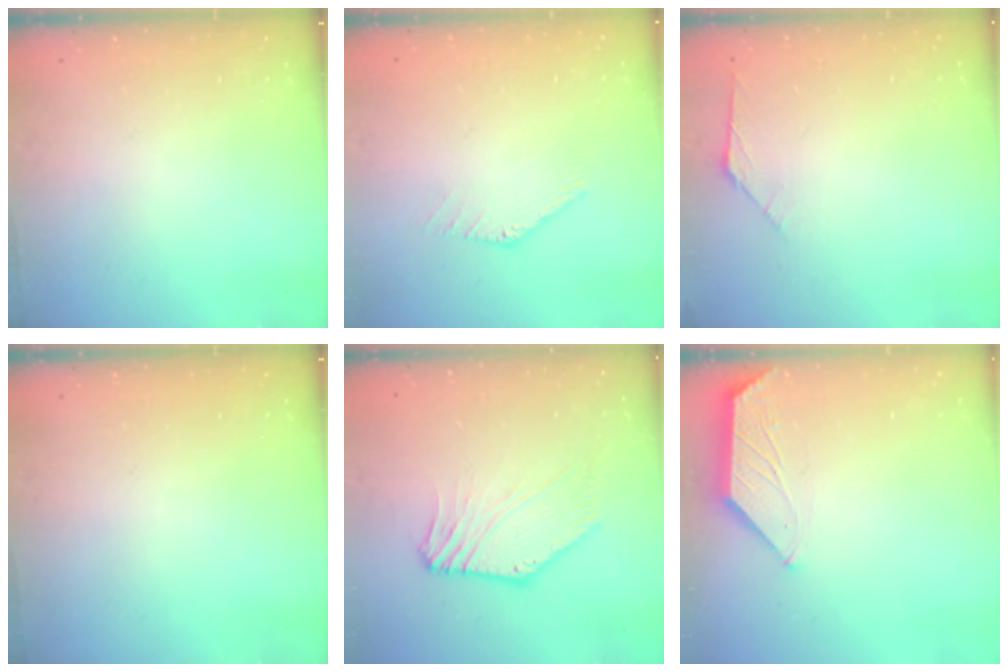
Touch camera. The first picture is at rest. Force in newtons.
{"total": 0.5, "press": 0.5, "slide": 0.2}
{"total": 2.5, "press": 2.4, "slide": 0.7}
{"total": 0.0}
{"total": 1.1, "press": 0.7, "slide": 0.8}
{"total": 1.1, "press": 1.0, "slide": 0.4}